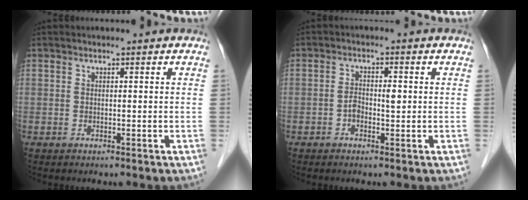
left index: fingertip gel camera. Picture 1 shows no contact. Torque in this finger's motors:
{"motor_torque": [0.04, 0.10, 0.06, 0.02]}